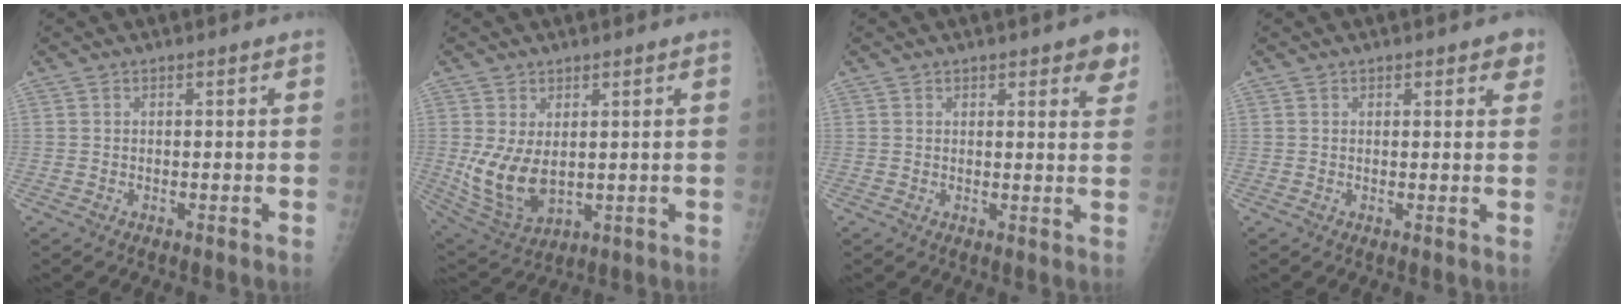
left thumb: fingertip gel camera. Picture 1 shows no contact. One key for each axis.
{"total": 10.1, "fx": 0.6, "fy": 6.4, "fz": 7.8, "tx": -0.144, "ty": -0.018, "tz": 0.034}
{"total": 4.6, "fx": 2.8, "fy": 2.2, "fz": 3.0, "tx": -0.006, "ty": -0.013, "tz": 0.028}
{"total": 2.7, "fx": 1.5, "fy": 1.5, "fz": 1.7, "tx": 0.002, "ty": -0.004, "tz": 0.014}